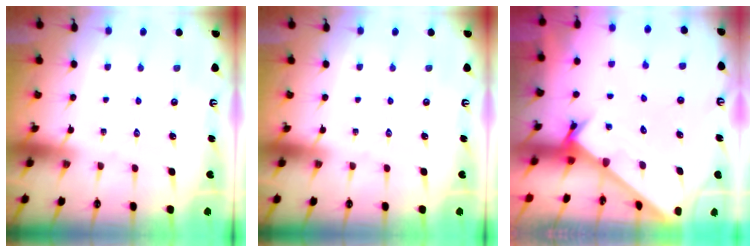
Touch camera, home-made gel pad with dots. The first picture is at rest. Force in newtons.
{"total": 0.0}
{"total": 1.7, "press": 1.7, "slide": 0.1}